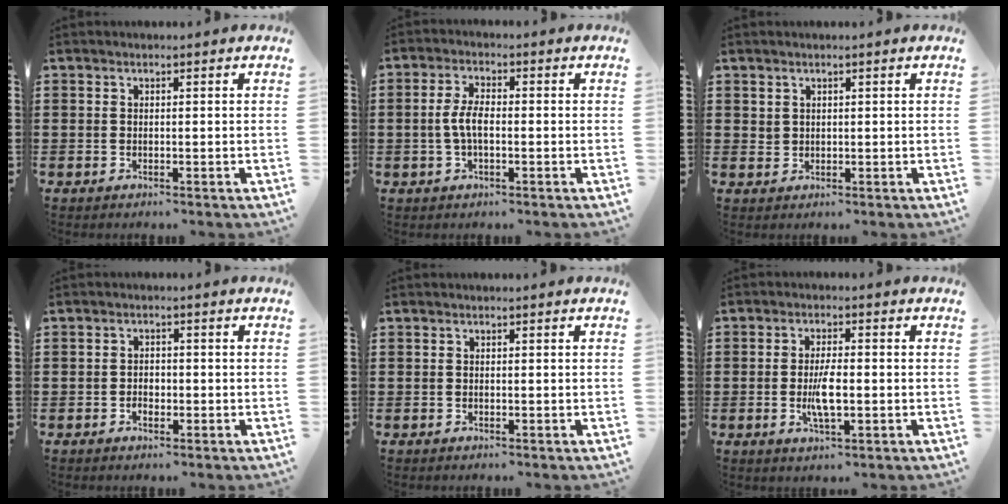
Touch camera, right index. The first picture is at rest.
{"total": 4.3, "force": [-0.6, 1.7, 3.9], "torque": [-0.092, -0.001, -0.018]}
{"total": 1.5, "force": [1.2, 0.9, 0.1], "torque": [-0.002, 0.003, 0.024]}
{"total": 1.9, "force": [-0.8, 1.2, 1.2], "torque": [-0.025, 0.002, -0.016]}
{"total": 0.0}
{"total": 4.7, "force": [-0.8, 1.4, 4.4], "torque": [-0.090, -0.005, -0.018]}